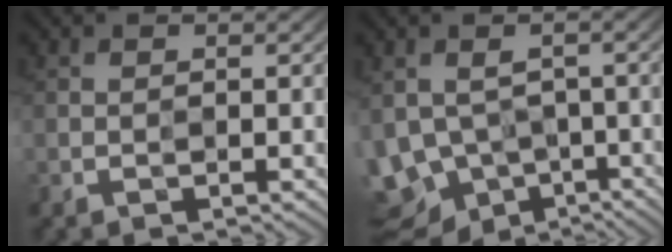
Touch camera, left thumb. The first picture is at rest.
{"total": 6.6, "force": [-2.0, 5.1, 3.7], "torque": [-0.083, -0.015, -0.031]}